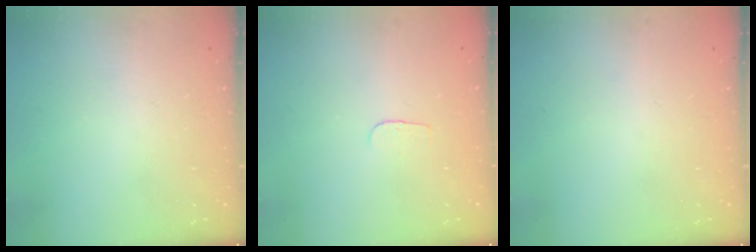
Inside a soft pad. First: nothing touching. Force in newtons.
{"total": 2.9, "press": 2.8, "slide": 0.3}
{"total": 0.0}